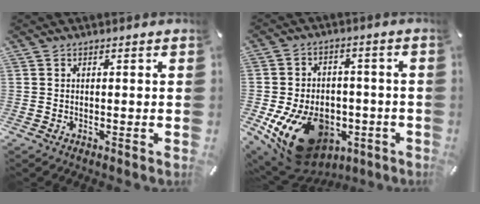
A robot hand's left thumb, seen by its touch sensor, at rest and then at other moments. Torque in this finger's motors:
{"motor_torque": [2.02, 2.99, 1.22, 1.00, 0.30]}